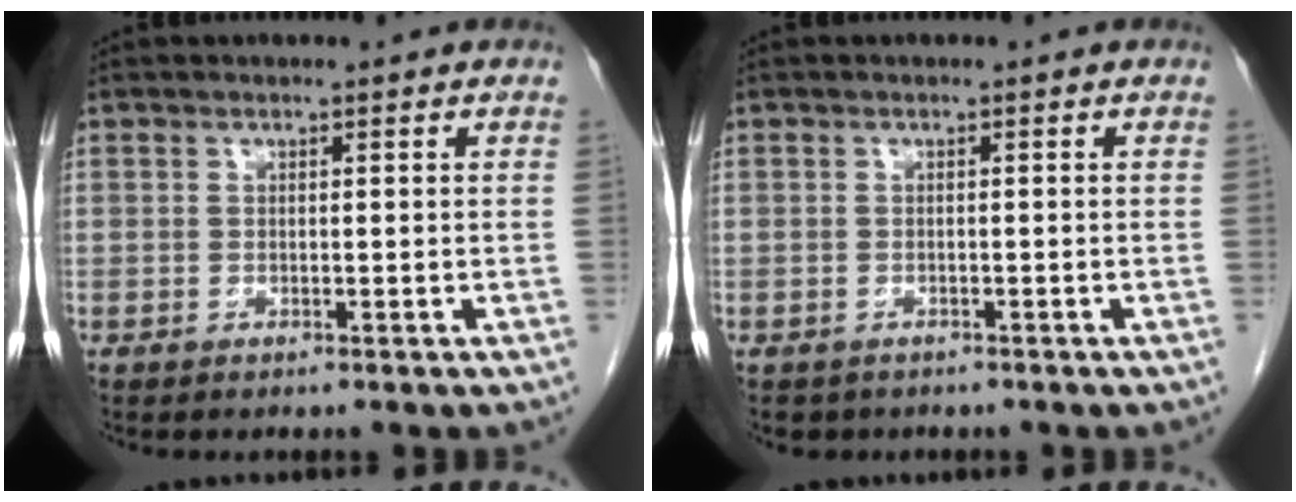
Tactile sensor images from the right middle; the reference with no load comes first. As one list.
[{"total": 1.9, "force": [-1.5, 1.1, 0.2], "torque": [-0.014, -0.002, -0.018]}]